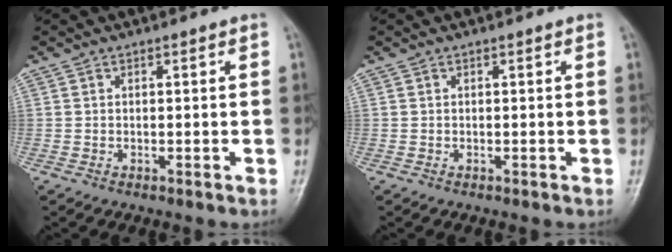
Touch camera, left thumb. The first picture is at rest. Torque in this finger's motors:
{"motor_torque": [0.00, 0.00, -0.01, -0.06, 0.00]}